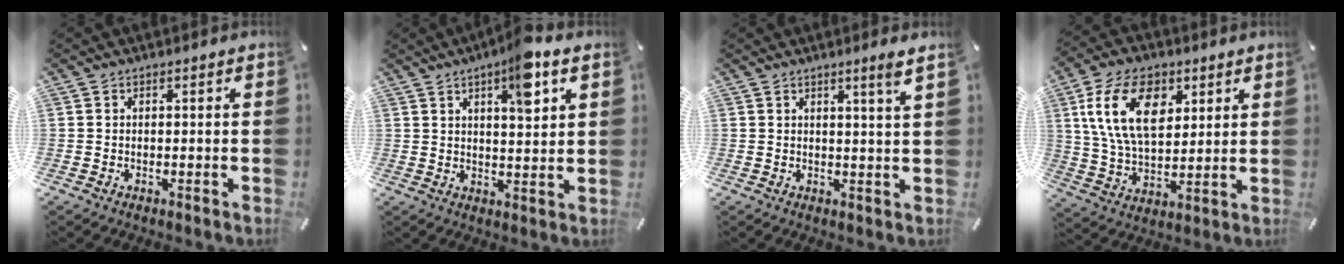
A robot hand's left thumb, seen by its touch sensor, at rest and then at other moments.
{"total": 8.7, "force": [4.8, 2.3, 6.9], "torque": [-0.104, -0.019, 0.076]}
{"total": 3.8, "force": [2.4, -0.5, 2.8], "torque": [-0.042, -0.019, 0.037]}
{"total": 15.6, "force": [6.1, 9.6, 10.7], "torque": [-0.224, 0.002, 0.107]}